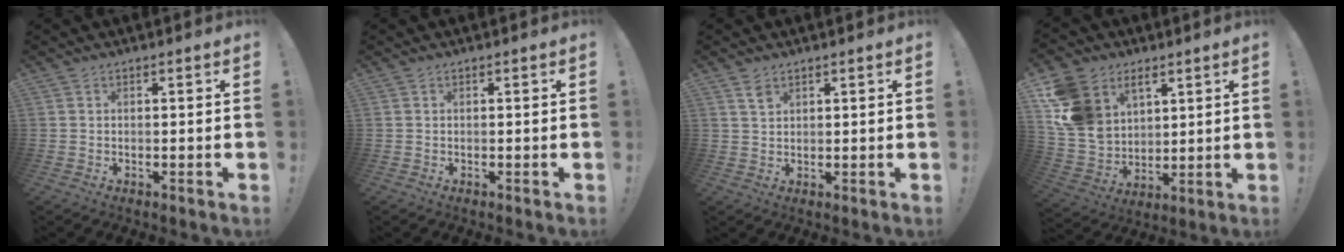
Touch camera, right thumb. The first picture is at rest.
{"total": 0.0}
{"total": 2.4, "force": [1.7, 1.4, 1.0], "torque": [-0.009, -0.009, 0.030]}
{"total": 15.6, "force": [7.5, 11.9, 6.9], "torque": [-0.152, -0.038, 0.149]}